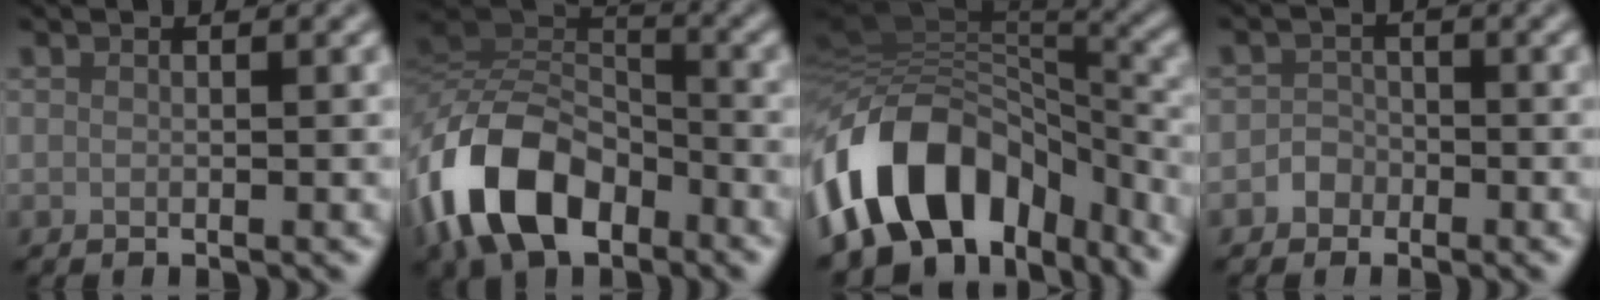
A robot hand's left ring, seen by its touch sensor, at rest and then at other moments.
{"total": 10.5, "force": [-5.5, 6.1, 6.5], "torque": [-0.128, 0.004, -0.120]}
{"total": 13.5, "force": [-7.2, 8.5, 7.7], "torque": [-0.148, 0.019, -0.129]}
{"total": 1.5, "force": [-0.9, 1.2, 0.1], "torque": [0.008, 0.007, -0.019]}